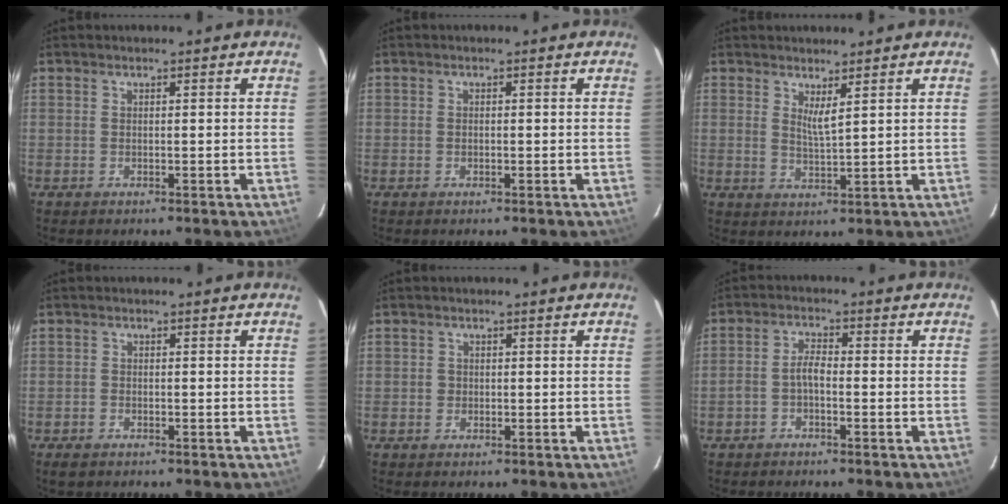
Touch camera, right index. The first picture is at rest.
{"total": 0.0}
{"total": 2.9, "force": [1.8, 0.2, 2.3], "torque": [-0.042, -0.009, 0.030]}
{"total": 1.7, "force": [-1.2, 1.0, 0.6], "torque": [-0.017, -0.002, -0.023]}
{"total": 1.1, "force": [-0.3, 1.1, 0.1], "torque": [-0.001, 0.003, -0.002]}
{"total": 2.8, "force": [-1.4, 1.1, 2.2], "torque": [-0.054, 0.011, -0.029]}